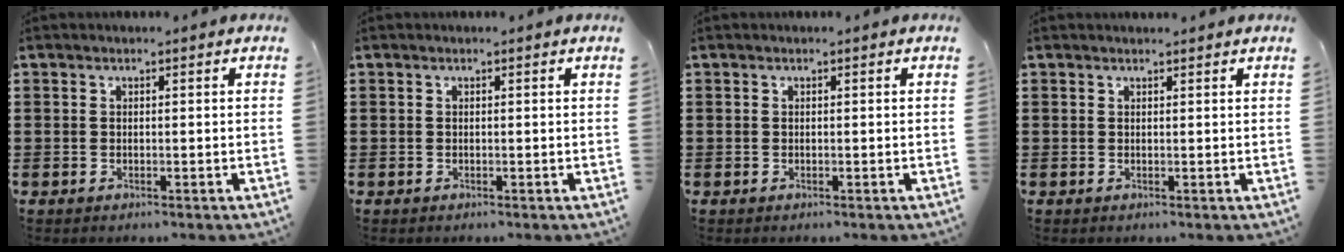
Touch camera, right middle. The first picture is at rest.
{"total": 0.0}
{"total": 0.0}
{"total": 0.5, "force": [0.5, 0.0, 0.0], "torque": [0.005, -0.004, 0.008]}